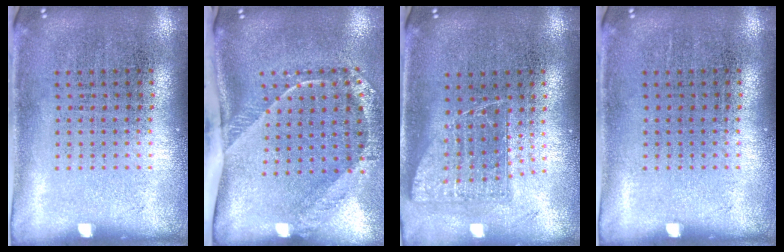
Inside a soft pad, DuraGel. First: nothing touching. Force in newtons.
{"total": 2.7, "press": 1.7, "slide": 2.0}
{"total": 1.1, "press": 0.9, "slide": 0.6}
{"total": 0.0}